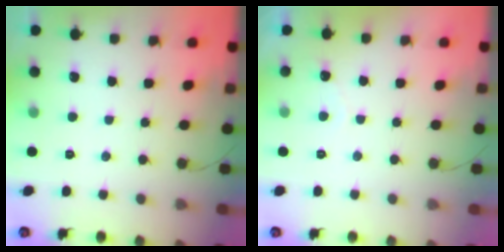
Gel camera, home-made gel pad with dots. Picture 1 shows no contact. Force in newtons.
{"total": 2.5, "press": 2.5, "slide": 0.1}